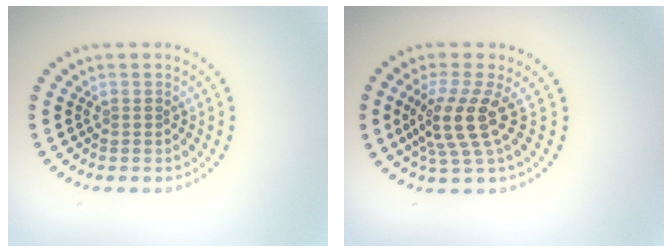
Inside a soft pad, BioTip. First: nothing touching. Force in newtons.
{"total": 4.3, "press": 3.1, "slide": 2.9}